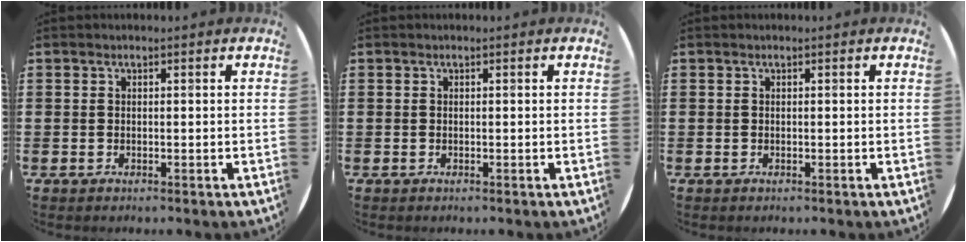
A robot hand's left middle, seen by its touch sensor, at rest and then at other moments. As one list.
[{"total": 0.0}, {"total": 0.0}]